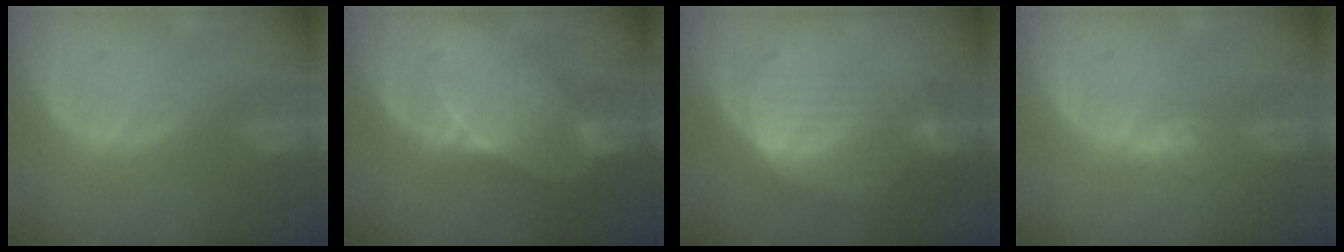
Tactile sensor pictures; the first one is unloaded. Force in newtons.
{"total": 7.5, "press": 6.9, "slide": 2.8}
{"total": 6.4, "press": 6.3, "slide": 1.2}
{"total": 3.7, "press": 3.6, "slide": 0.9}